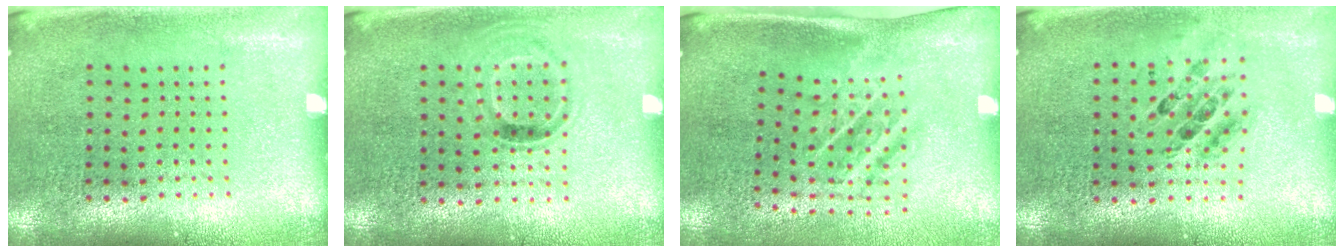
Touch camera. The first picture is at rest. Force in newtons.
{"total": 0.9, "press": 0.8, "slide": 0.3}
{"total": 1.8, "press": 1.2, "slide": 1.4}
{"total": 0.7, "press": 0.7, "slide": 0.1}